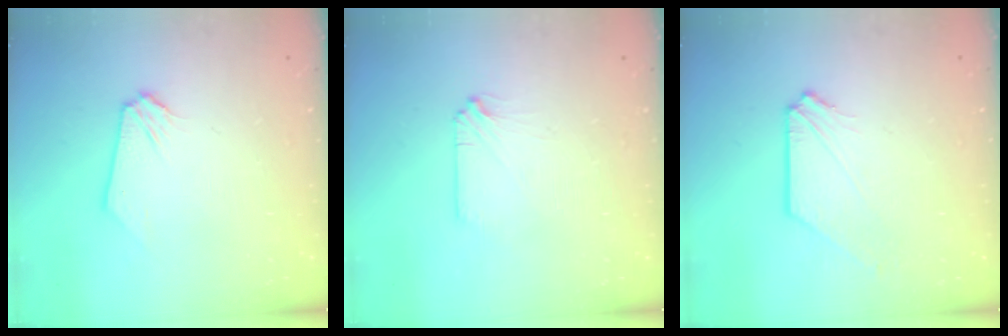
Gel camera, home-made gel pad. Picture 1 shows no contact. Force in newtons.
{"total": 1.1, "press": 1.1, "slide": 0.3}
{"total": 1.0, "press": 1.0, "slide": 0.1}